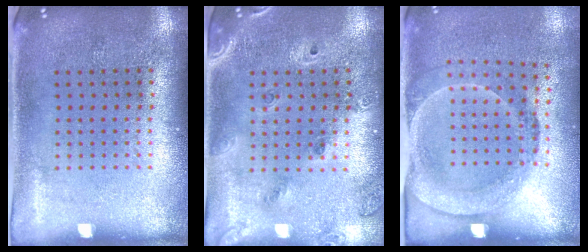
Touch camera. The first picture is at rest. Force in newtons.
{"total": 1.6, "press": 1.4, "slide": 0.8}
{"total": 1.6, "press": 1.2, "slide": 1.1}